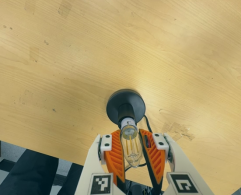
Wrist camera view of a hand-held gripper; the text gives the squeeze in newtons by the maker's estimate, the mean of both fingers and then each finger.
{"total": 13.7, "left": 13.1, "right": 14.3}